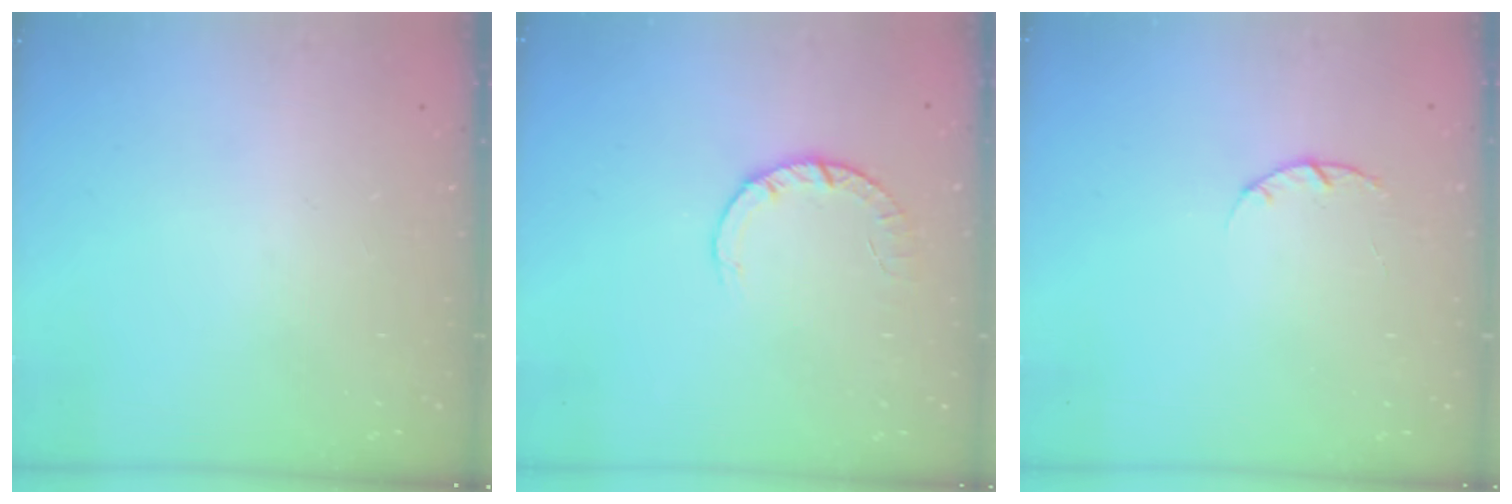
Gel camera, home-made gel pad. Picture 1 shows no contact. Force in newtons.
{"total": 2.8, "press": 2.8, "slide": 0.4}
{"total": 2.0, "press": 1.9, "slide": 0.4}